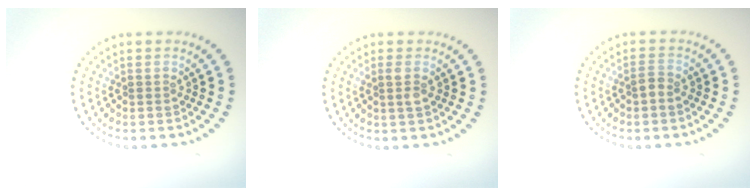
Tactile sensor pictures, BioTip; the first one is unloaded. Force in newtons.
{"total": 1.0, "press": 1.0, "slide": 0.2}
{"total": 0.9, "press": 0.9, "slide": 0.3}